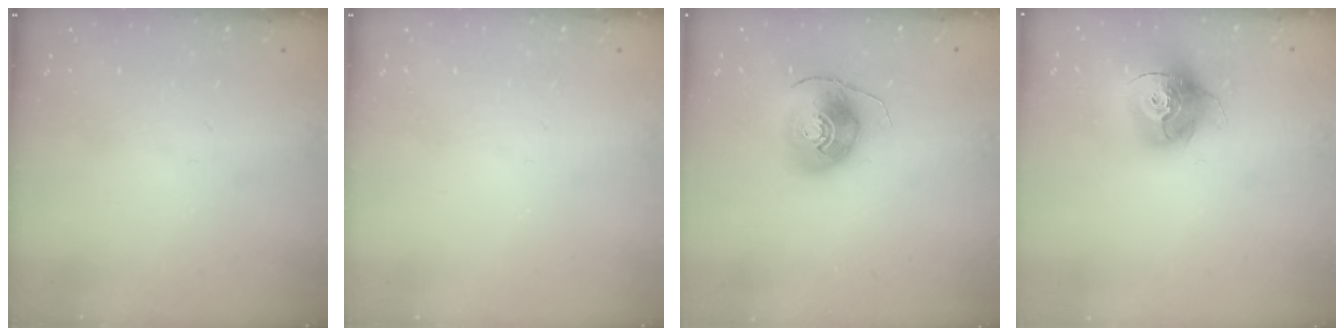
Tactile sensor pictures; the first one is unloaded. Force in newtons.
{"total": 0.0}
{"total": 10.0, "press": 9.9, "slide": 1.4}
{"total": 15.2, "press": 15.2, "slide": 1.3}